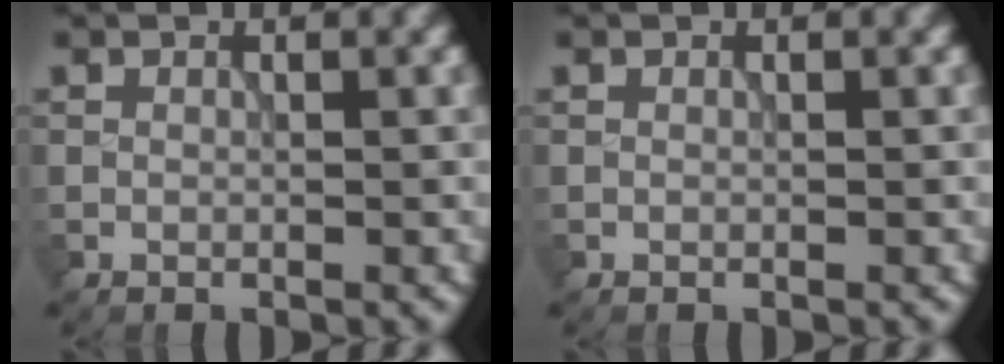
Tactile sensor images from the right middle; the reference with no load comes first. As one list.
[{"total": 0.0}]